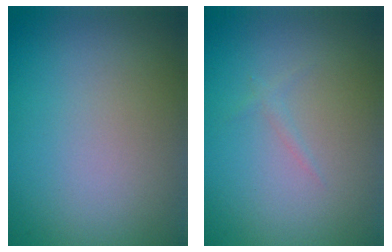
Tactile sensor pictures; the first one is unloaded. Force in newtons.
{"total": 0.6, "press": 0.6, "slide": 0.1}